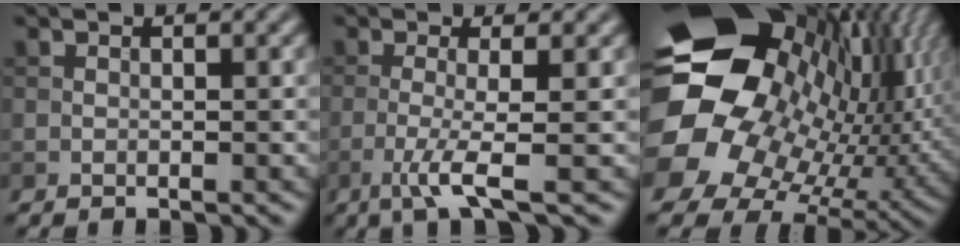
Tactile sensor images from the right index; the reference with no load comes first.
{"total": 3.9, "force": [-1.4, 0.6, 3.7], "torque": [-0.068, -0.004, -0.037]}
{"total": 21.1, "force": [2.5, 16.8, 12.7], "torque": [-0.232, -0.007, 0.034]}